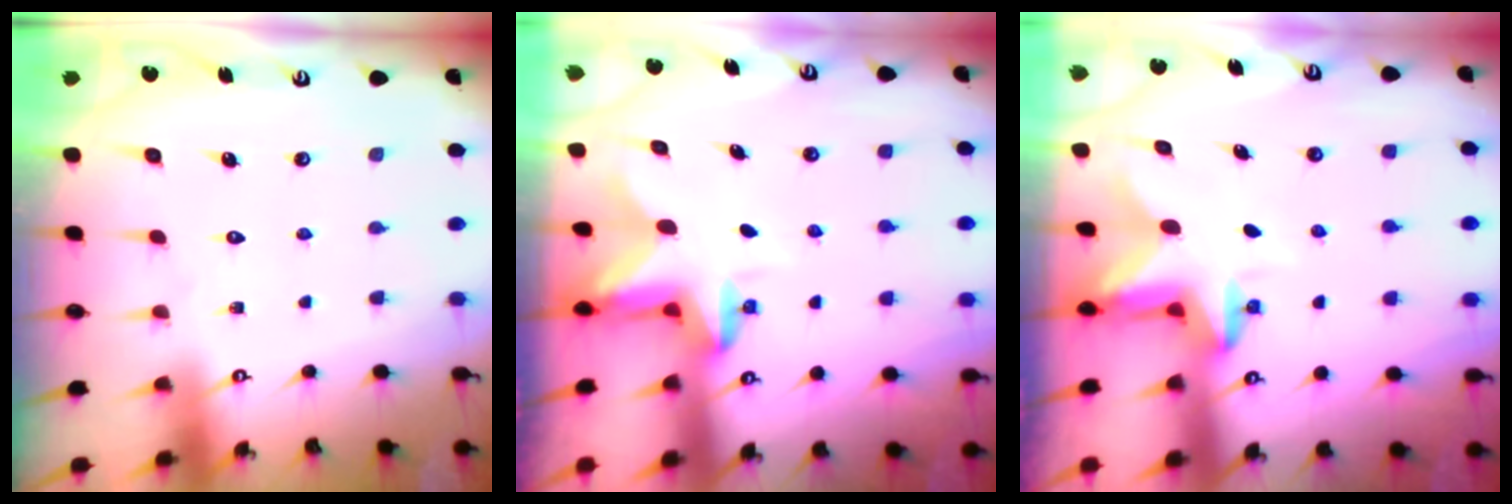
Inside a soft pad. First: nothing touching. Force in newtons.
{"total": 2.6, "press": 2.6, "slide": 0.5}
{"total": 2.8, "press": 2.8, "slide": 0.6}